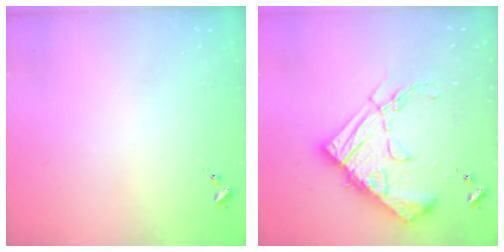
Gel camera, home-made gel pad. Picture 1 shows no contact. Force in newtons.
{"total": 19.9, "press": 19.8, "slide": 2.0}